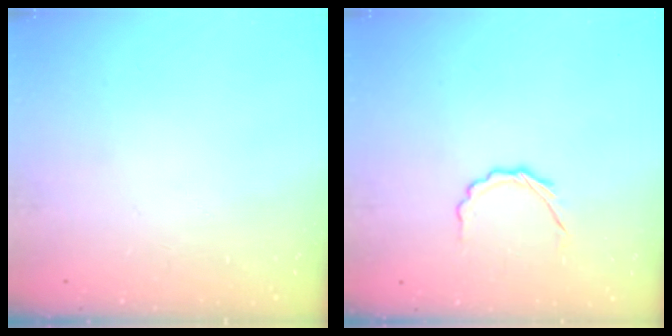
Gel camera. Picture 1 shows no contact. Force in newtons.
{"total": 4.0, "press": 3.8, "slide": 1.3}